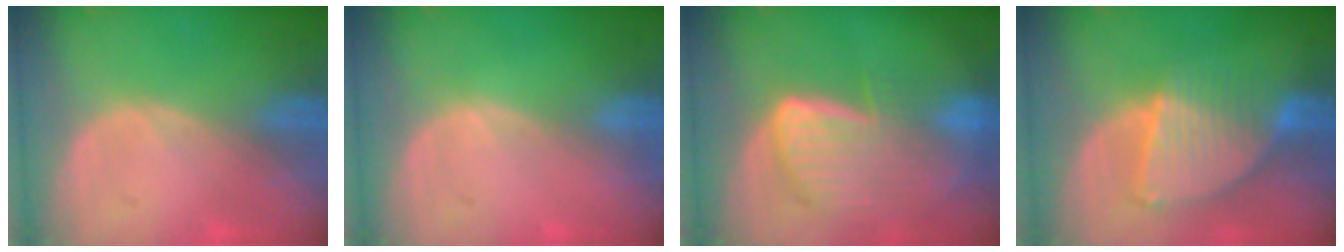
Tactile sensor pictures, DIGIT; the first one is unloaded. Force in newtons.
{"total": 0.0}
{"total": 9.3, "press": 8.1, "slide": 4.6}
{"total": 8.0, "press": 7.1, "slide": 3.6}